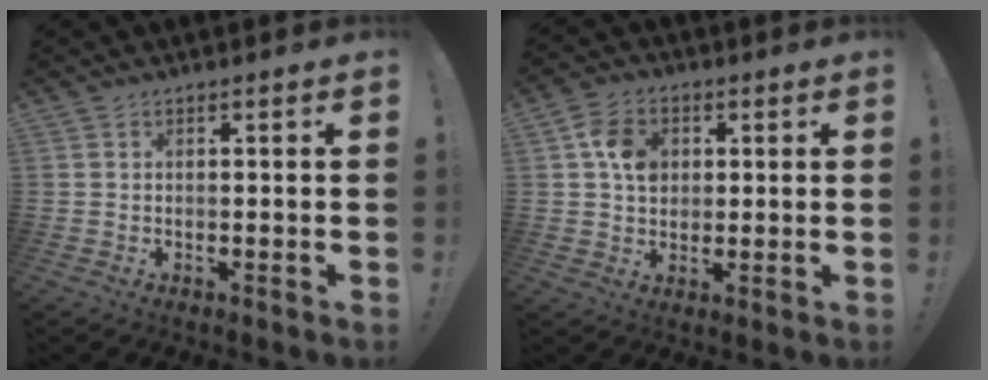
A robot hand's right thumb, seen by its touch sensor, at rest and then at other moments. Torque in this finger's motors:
{"motor_torque": [-0.51, 0.64, 0.84, 0.01, 0.07]}